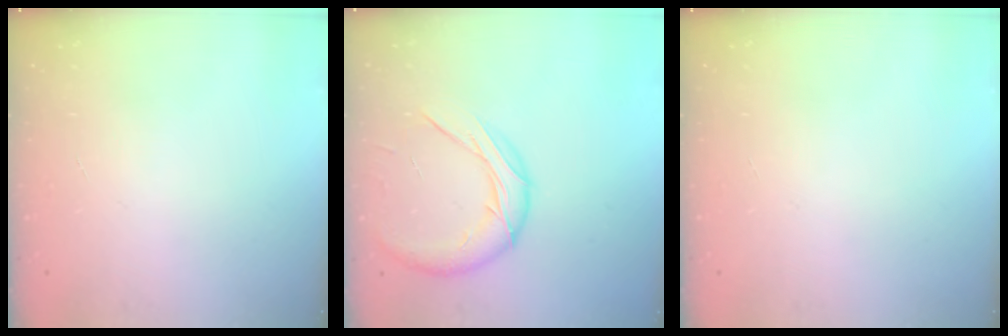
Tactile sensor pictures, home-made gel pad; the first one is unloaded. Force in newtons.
{"total": 13.3, "press": 13.1, "slide": 1.9}
{"total": 0.0}